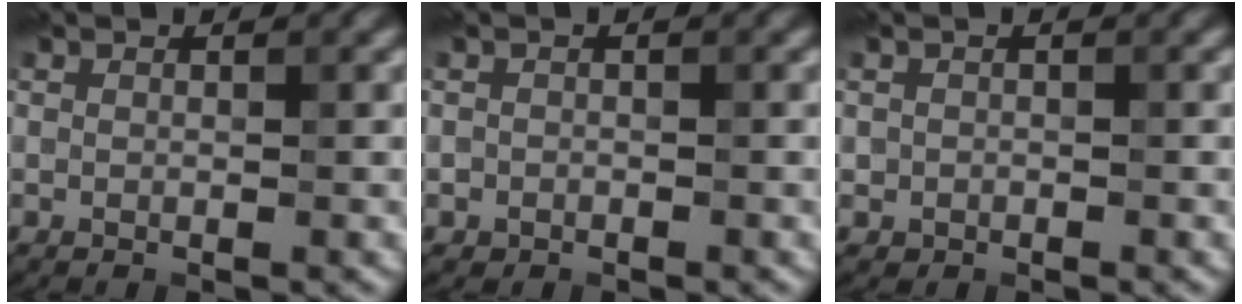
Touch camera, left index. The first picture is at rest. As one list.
[{"total": 0.7, "force": [-0.4, 0.6, -0.1], "torque": [0.007, -0.003, -0.007]}, {"total": 0.8, "force": [-0.2, 0.8, -0.1], "torque": [0.012, -0.004, -0.006]}]